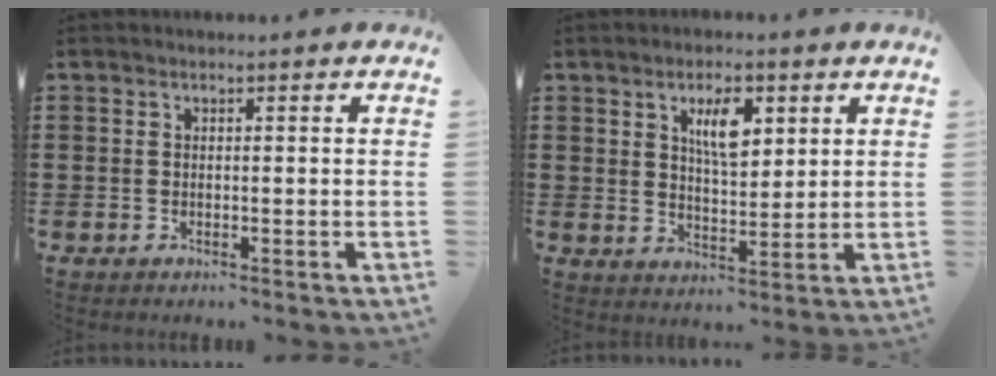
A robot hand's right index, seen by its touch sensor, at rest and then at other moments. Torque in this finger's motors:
{"motor_torque": [0.47, 0.04, 0.29, 0.14]}